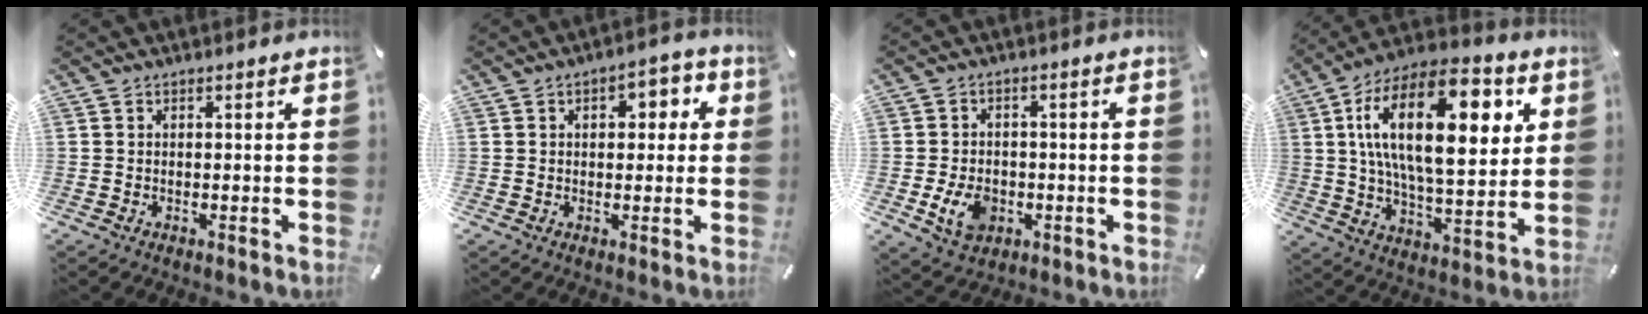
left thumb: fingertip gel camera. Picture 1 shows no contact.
{"total": 5.6, "force": [1.0, 3.7, 4.1], "torque": [-0.046, -0.002, 0.005]}
{"total": 7.4, "force": [-2.0, 5.7, 4.3], "torque": [-0.087, -0.002, -0.037]}
{"total": 24.3, "force": [8.1, 11.6, 19.8], "torque": [-0.354, -0.021, 0.120]}